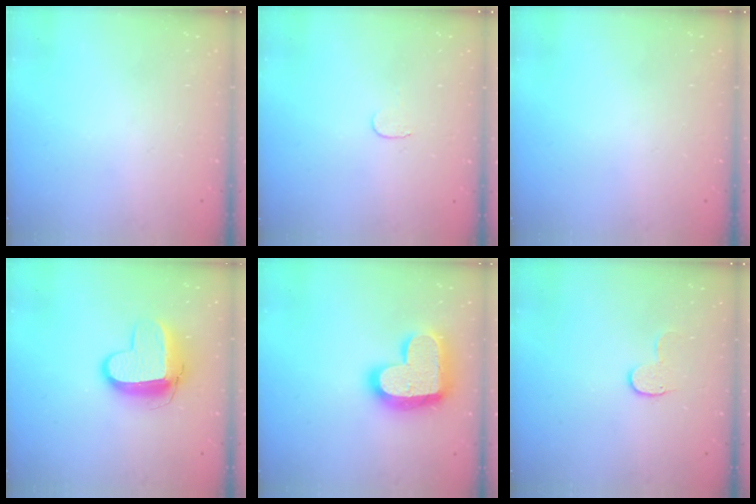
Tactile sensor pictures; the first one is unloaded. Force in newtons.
{"total": 3.0, "press": 3.0, "slide": 0.3}
{"total": 0.0}
{"total": 11.6, "press": 11.5, "slide": 1.3}
{"total": 21.4, "press": 21.4, "slide": 1.3}
{"total": 6.0, "press": 6.0, "slide": 0.6}